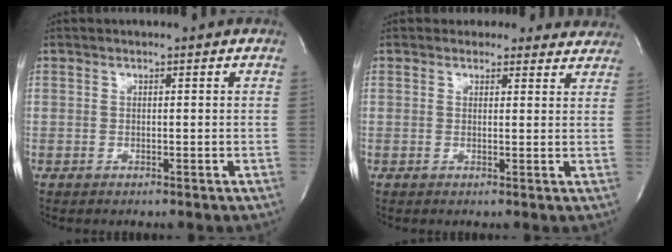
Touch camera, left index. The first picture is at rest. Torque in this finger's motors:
{"motor_torque": [1.00, -1.00, 0.50, 0.05]}